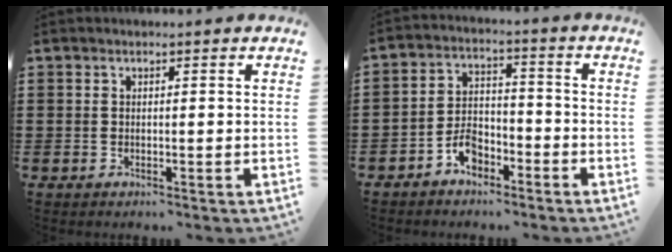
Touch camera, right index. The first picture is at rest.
{"total": 4.9, "force": [-3.3, 2.7, 2.3], "torque": [-0.047, 0.011, -0.065]}